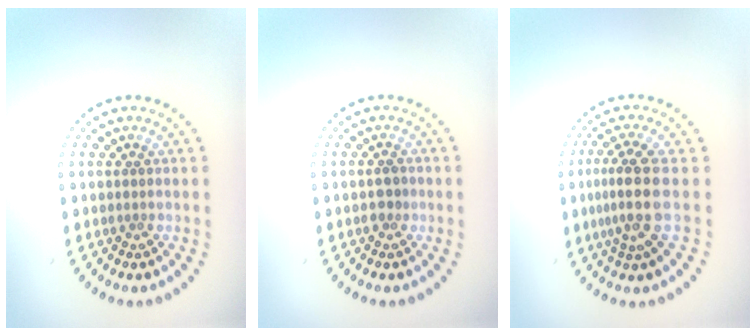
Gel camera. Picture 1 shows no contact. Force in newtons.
{"total": 1.1, "press": 1.1, "slide": 0.2}
{"total": 3.9, "press": 3.2, "slide": 2.2}